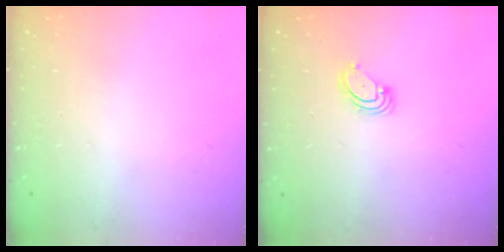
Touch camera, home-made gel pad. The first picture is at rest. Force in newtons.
{"total": 3.7, "press": 3.7, "slide": 0.3}